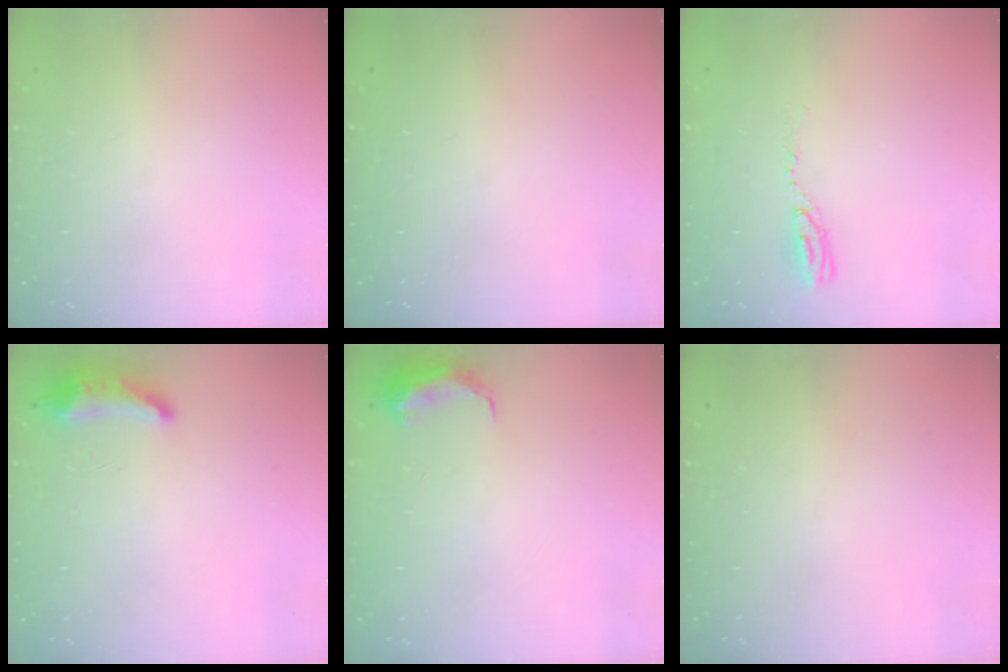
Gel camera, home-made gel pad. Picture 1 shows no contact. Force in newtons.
{"total": 0.9, "press": 0.0, "slide": 0.9}
{"total": 4.8, "press": 4.7, "slide": 0.4}
{"total": 8.5, "press": 8.4, "slide": 1.6}
{"total": 7.0, "press": 6.9, "slide": 0.6}
{"total": 0.0}